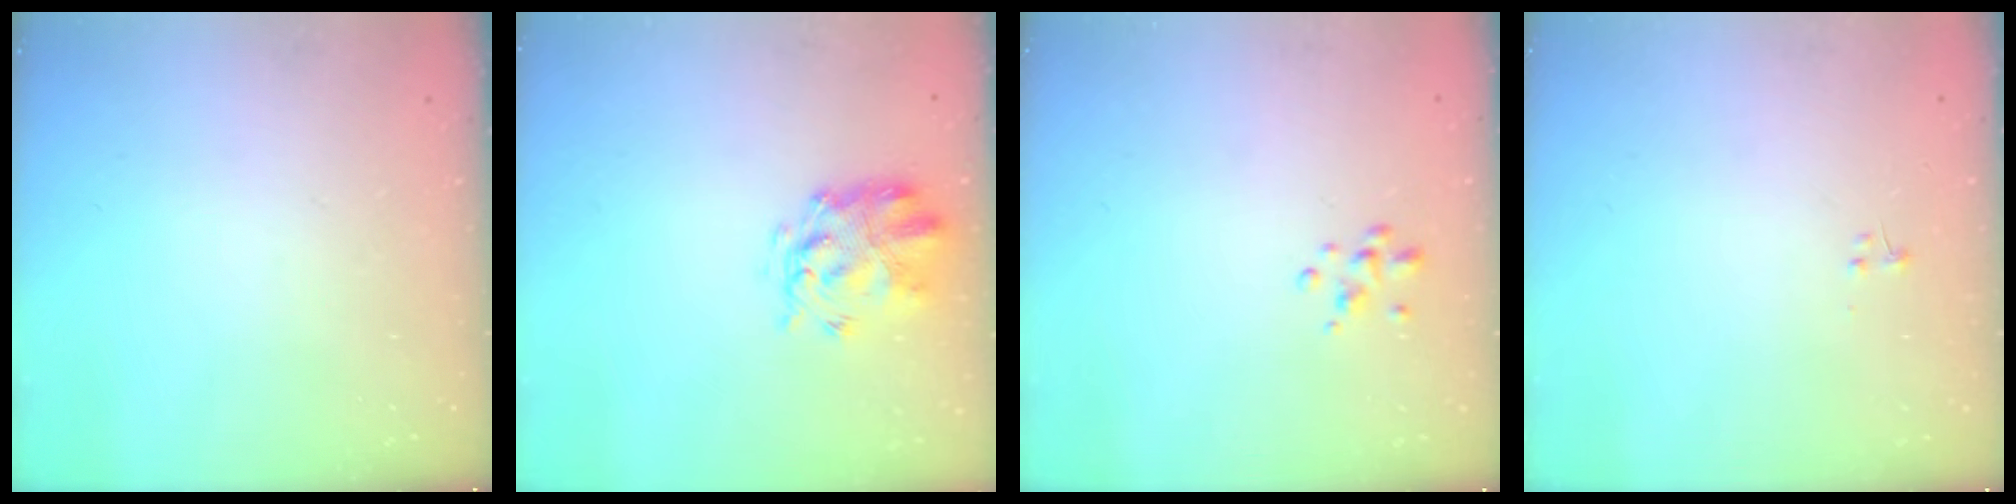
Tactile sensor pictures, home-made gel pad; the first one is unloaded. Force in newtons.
{"total": 3.7, "press": 3.4, "slide": 1.3}
{"total": 2.3, "press": 2.2, "slide": 0.3}
{"total": 0.6, "press": 0.6, "slide": 0.3}